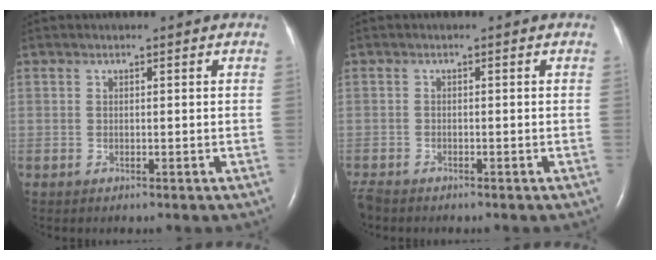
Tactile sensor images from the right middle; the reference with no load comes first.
{"total": 2.2, "force": [-2.0, 0.7, 0.5], "torque": [-0.014, -0.007, -0.034]}